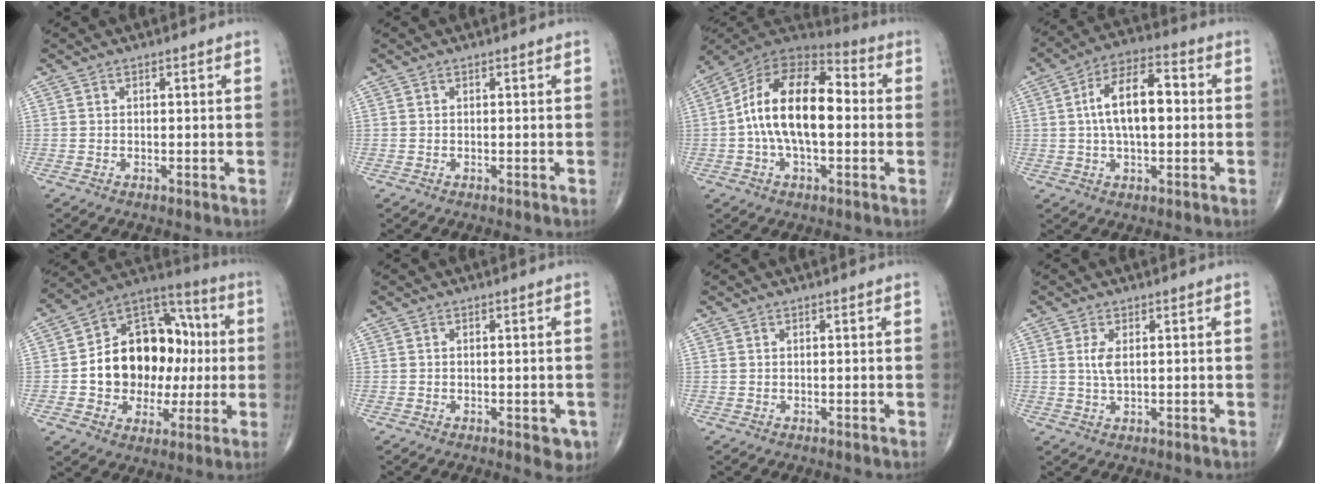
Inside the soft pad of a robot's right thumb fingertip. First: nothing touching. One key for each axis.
{"total": 0.0}
{"total": 18.3, "fx": -0.1, "fy": 9.6, "fz": 15.6, "tx": -0.258, "ty": 0.039, "tz": -0.014}
{"total": 12.6, "fx": 1.0, "fy": 6.2, "fz": 11.0, "tx": -0.180, "ty": 0.025, "tz": 0.009}
{"total": 21.2, "fx": -0.1, "fy": 15.5, "fz": 14.5, "tx": -0.168, "ty": 0.040, "tz": 0.006}
{"total": 3.3, "fx": -1.3, "fy": 1.5, "fz": 2.6, "tx": -0.011, "ty": -0.001, "tz": -0.014}
{"total": 0.0}
{"total": 3.1, "fx": 0.7, "fy": 1.2, "fz": 2.7, "tx": -0.059, "ty": -0.001, "tz": 0.018}